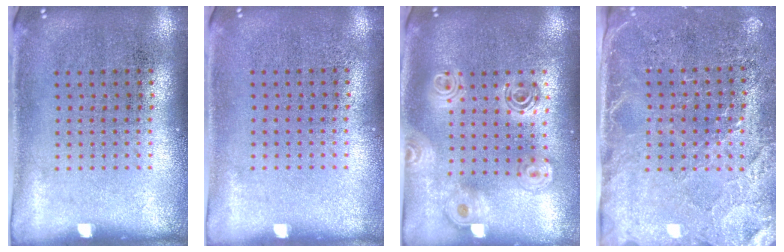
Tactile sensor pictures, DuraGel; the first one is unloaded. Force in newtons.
{"total": 0.0}
{"total": 2.0, "press": 1.7, "slide": 1.1}
{"total": 3.1, "press": 2.8, "slide": 1.4}